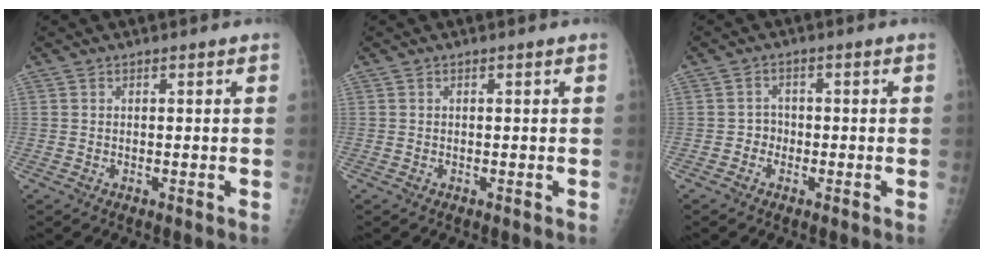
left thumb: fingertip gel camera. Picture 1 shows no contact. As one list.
[{"total": 0.0}, {"total": 2.3, "force": [-0.9, 2.0, 0.5], "torque": [0.008, 0.011, -0.022]}]